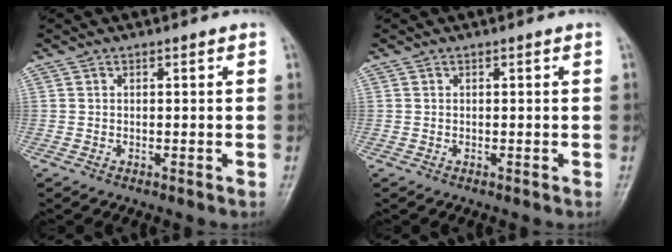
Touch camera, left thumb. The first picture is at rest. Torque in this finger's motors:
{"motor_torque": [0.00, 0.00, 0.00, 0.00, -0.02]}